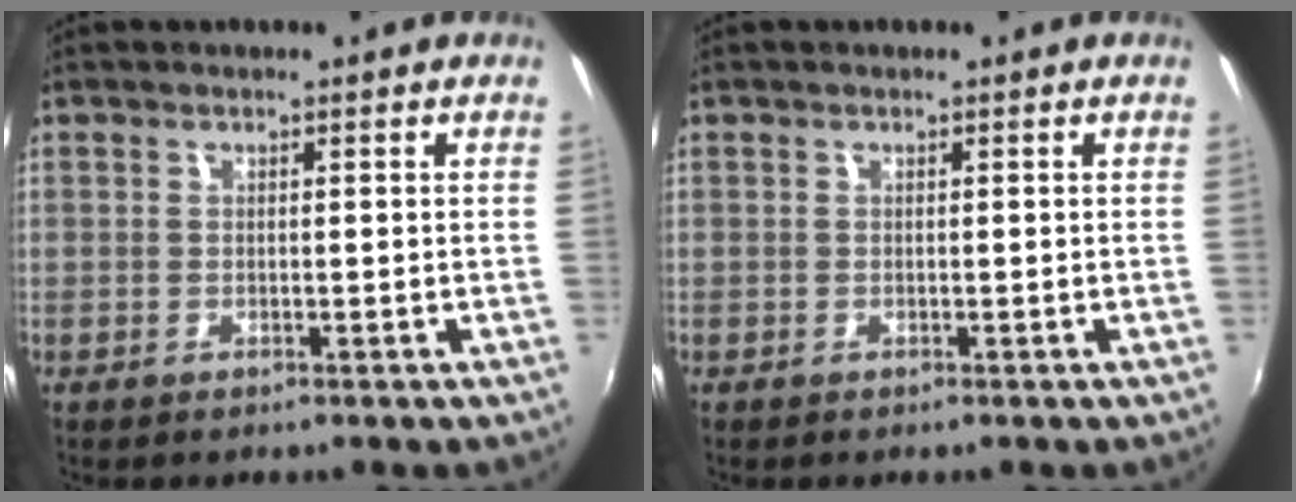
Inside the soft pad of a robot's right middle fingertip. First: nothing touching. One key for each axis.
{"total": 0.0}